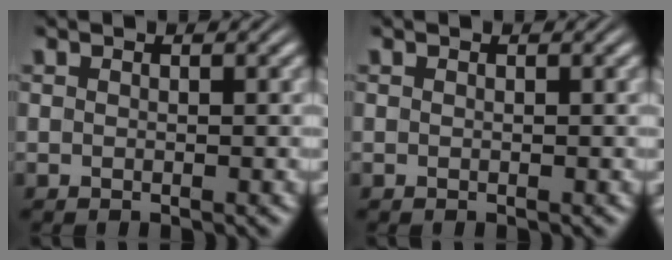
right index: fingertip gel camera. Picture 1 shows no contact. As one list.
[{"total": 0.0}]